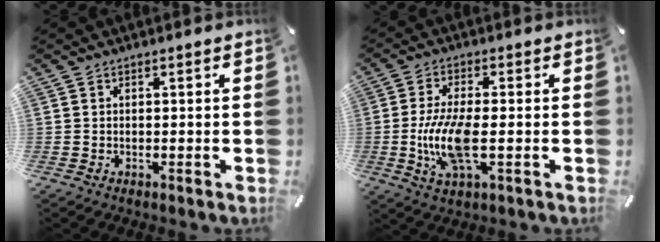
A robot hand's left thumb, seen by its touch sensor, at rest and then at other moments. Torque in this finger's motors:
{"motor_torque": [0.01, 0.86, 1.18, 0.29, 0.32]}